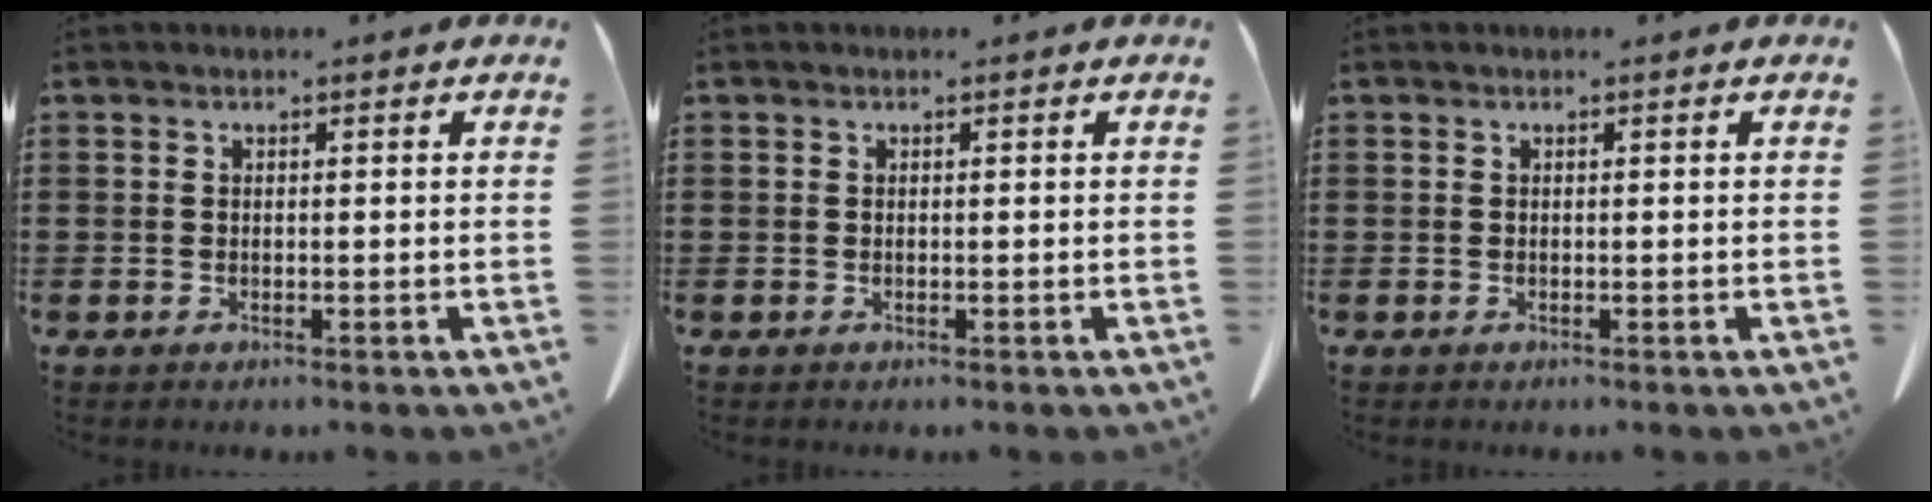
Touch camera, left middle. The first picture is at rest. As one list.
[{"total": 0.0}, {"total": 0.0}]